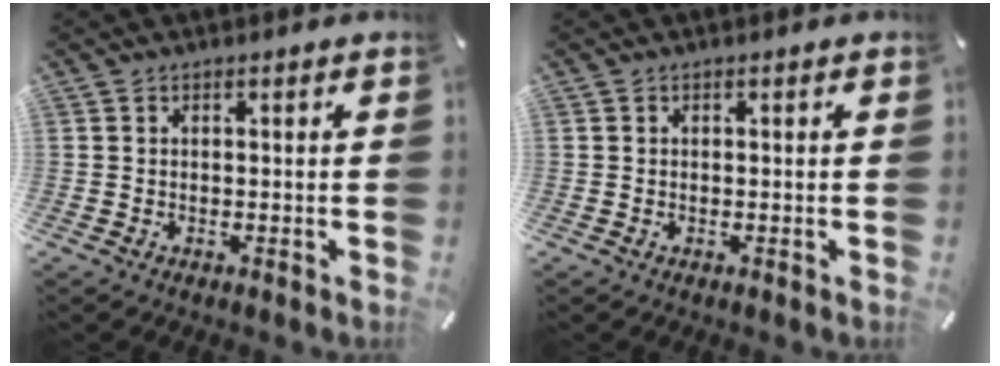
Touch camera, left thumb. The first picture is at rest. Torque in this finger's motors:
{"motor_torque": [0.02, 0.05, 0.26, -0.18, 0.02]}